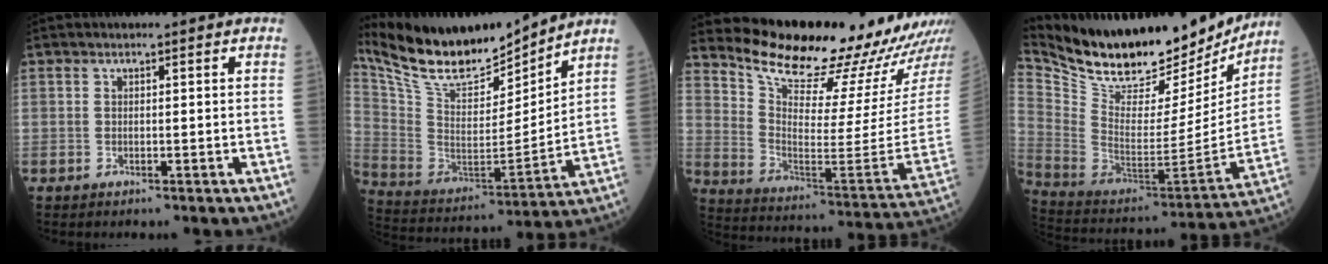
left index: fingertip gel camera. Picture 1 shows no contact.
{"total": 18.8, "force": [17.1, 3.3, 7.0], "torque": [-0.149, -0.011, 0.310]}
{"total": 23.2, "force": [21.7, 1.5, 8.2], "torque": [-0.150, -0.111, 0.307]}
{"total": 27.0, "force": [22.7, 9.0, 11.5], "torque": [-0.220, -0.028, 0.349]}